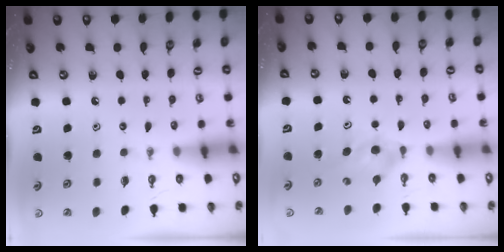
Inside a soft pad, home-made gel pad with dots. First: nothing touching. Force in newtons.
{"total": 3.6, "press": 3.5, "slide": 1.0}